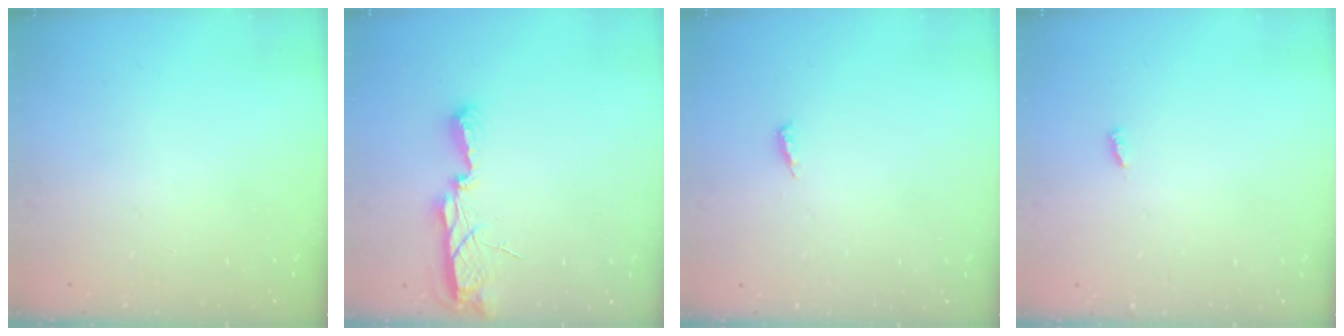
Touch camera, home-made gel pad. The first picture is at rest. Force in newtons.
{"total": 7.5, "press": 7.5, "slide": 0.8}
{"total": 3.9, "press": 3.9, "slide": 0.4}
{"total": 3.0, "press": 3.0, "slide": 0.0}